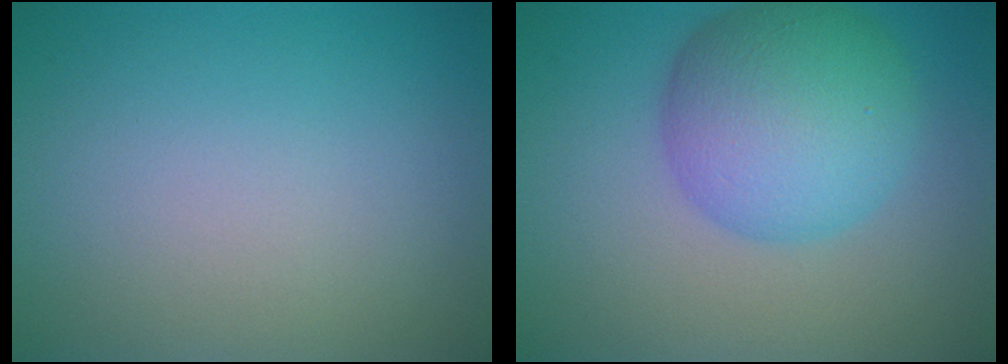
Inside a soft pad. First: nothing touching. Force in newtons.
{"total": 7.8, "press": 7.8, "slide": 0.1}